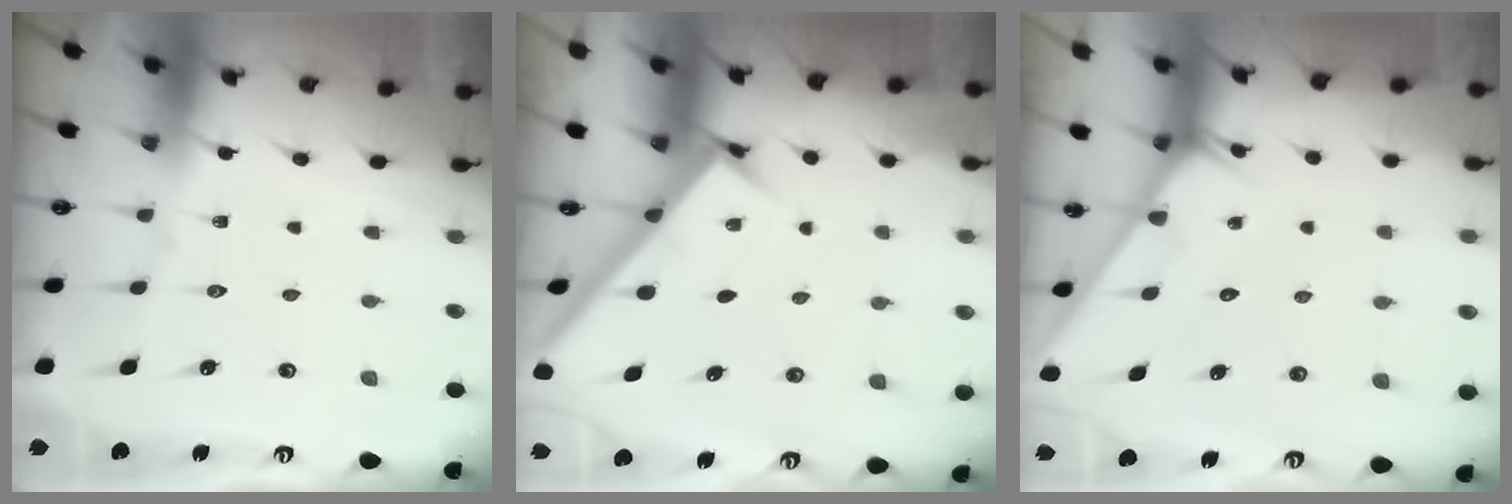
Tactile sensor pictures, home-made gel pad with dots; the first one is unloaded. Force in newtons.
{"total": 2.8, "press": 2.7, "slide": 0.3}
{"total": 2.2, "press": 2.2, "slide": 0.2}